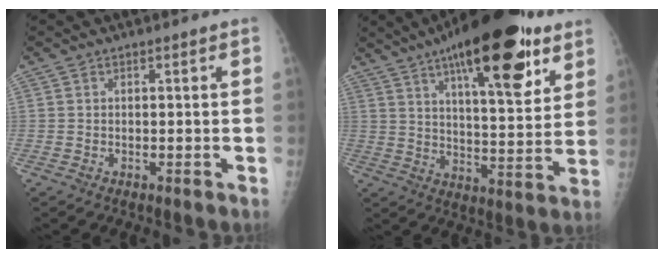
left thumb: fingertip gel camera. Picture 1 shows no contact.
{"total": 23.5, "force": [13.4, 7.5, 17.8], "torque": [-0.243, -0.042, 0.203]}